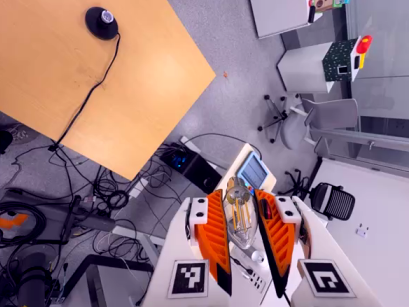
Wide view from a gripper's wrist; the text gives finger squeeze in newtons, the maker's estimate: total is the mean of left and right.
{"total": 8.6, "left": 7.7, "right": 9.4}